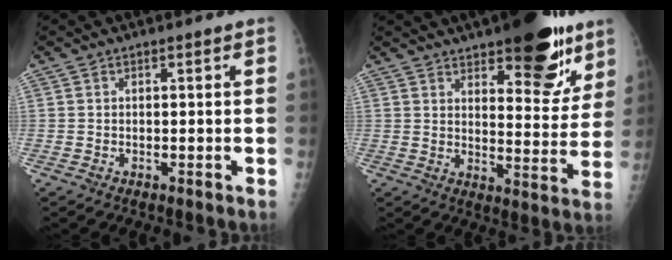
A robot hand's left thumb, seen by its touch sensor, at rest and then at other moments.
{"total": 17.4, "force": [10.8, 6.7, 11.9], "torque": [-0.109, -0.060, 0.153]}